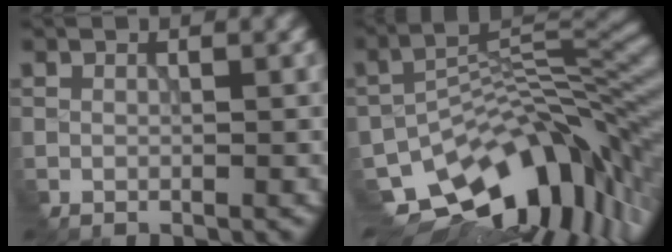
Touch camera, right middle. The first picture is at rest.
{"total": 12.4, "force": [-7.3, 6.4, 7.7], "torque": [-0.127, 0.000, -0.121]}